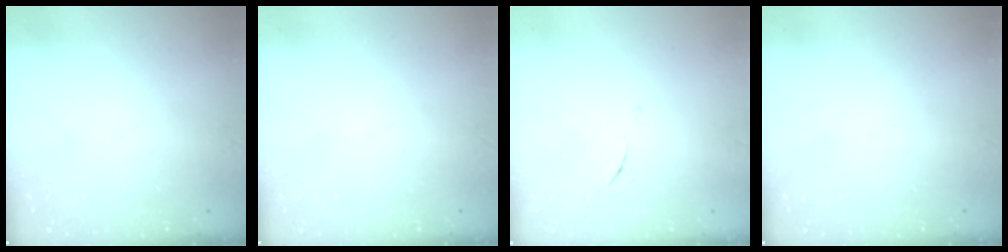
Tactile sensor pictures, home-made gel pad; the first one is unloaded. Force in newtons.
{"total": 0.0}
{"total": 4.1, "press": 4.1, "slide": 0.6}
{"total": 0.0}